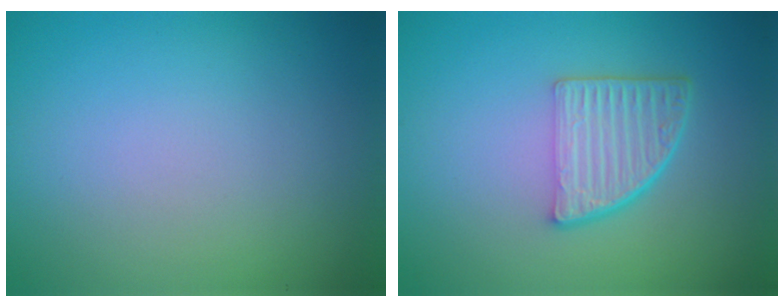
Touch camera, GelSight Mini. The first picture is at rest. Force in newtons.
{"total": 4.8, "press": 3.4, "slide": 3.5}